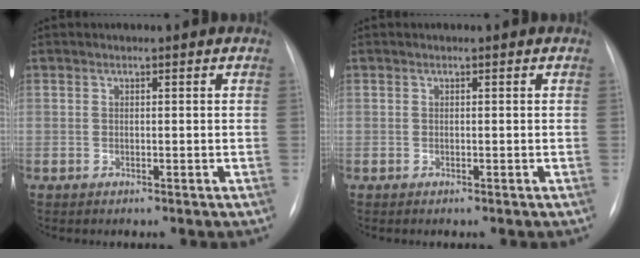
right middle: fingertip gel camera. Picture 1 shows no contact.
{"total": 0.0}